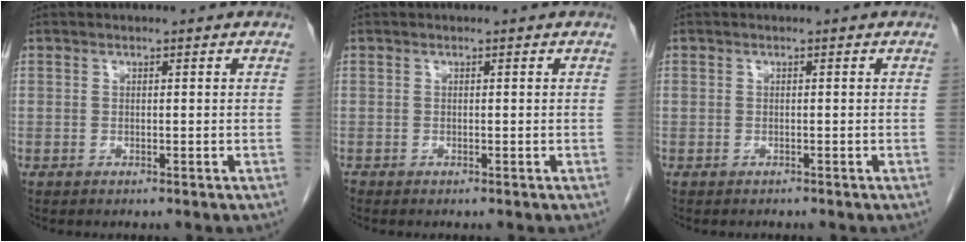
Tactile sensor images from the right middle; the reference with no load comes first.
{"total": 0.0}
{"total": 0.5, "force": [-0.4, 0.4, 0.2], "torque": [-0.013, -0.002, -0.008]}